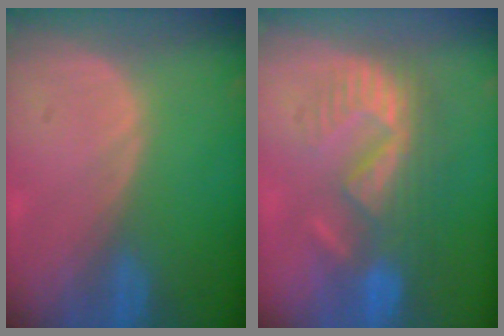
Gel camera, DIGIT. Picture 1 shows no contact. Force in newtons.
{"total": 8.9, "press": 8.4, "slide": 3.0}